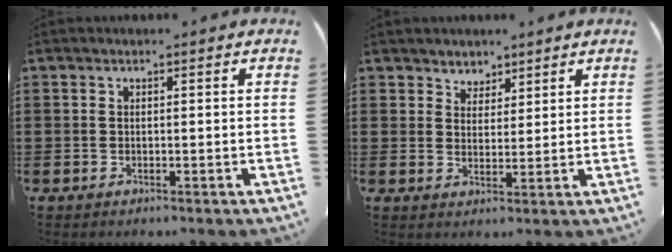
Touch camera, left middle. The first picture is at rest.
{"total": 3.4, "force": [3.0, 1.6, -0.2], "torque": [-0.009, -0.003, 0.057]}